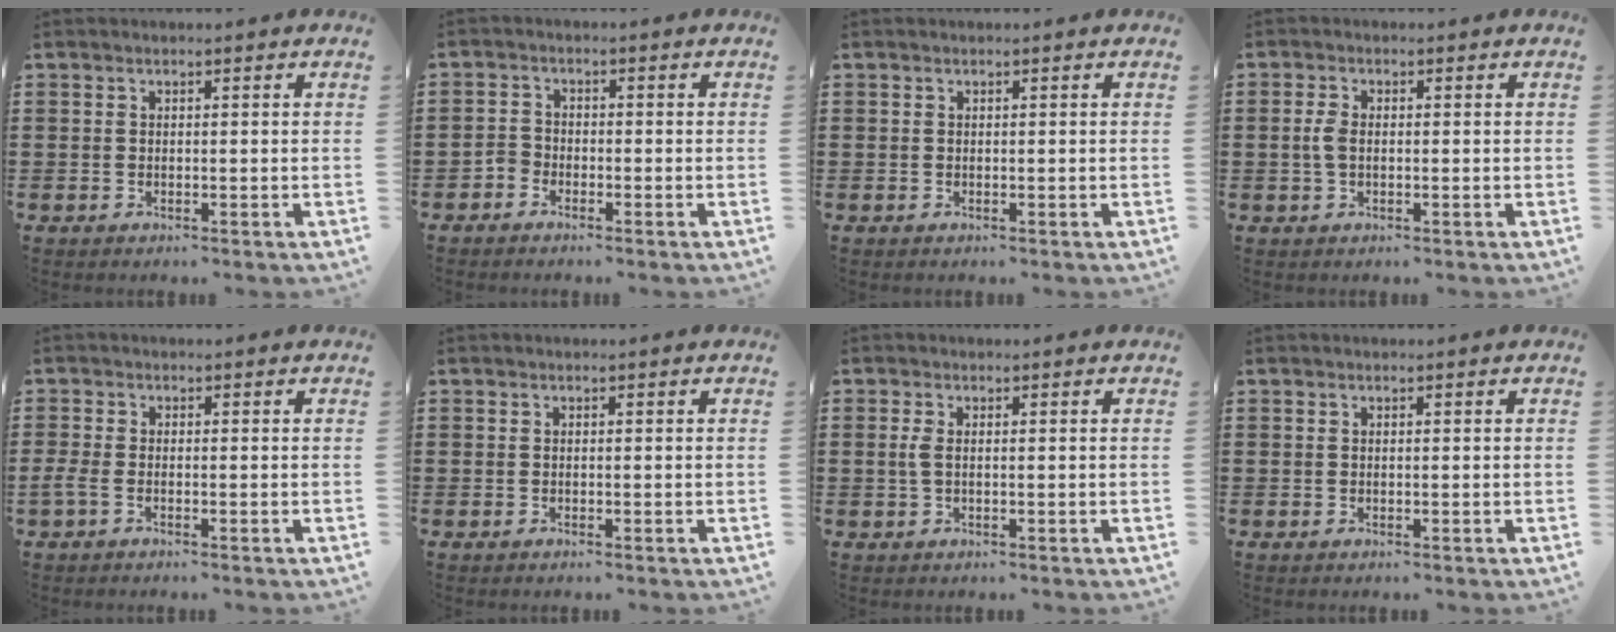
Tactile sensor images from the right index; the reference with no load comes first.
{"total": 2.0, "force": [-1.5, 1.2, 0.4], "torque": [-0.020, 0.003, -0.035]}
{"total": 0.0}
{"total": 2.9, "force": [0.0, 1.6, 2.4], "torque": [-0.065, -0.001, -0.006]}
{"total": 1.7, "force": [-1.0, 0.4, 1.3], "torque": [-0.039, -0.009, -0.021]}
{"total": 0.0}
{"total": 2.0, "force": [0.0, 0.8, 1.8], "torque": [-0.043, 0.000, -0.004]}
{"total": 0.0}